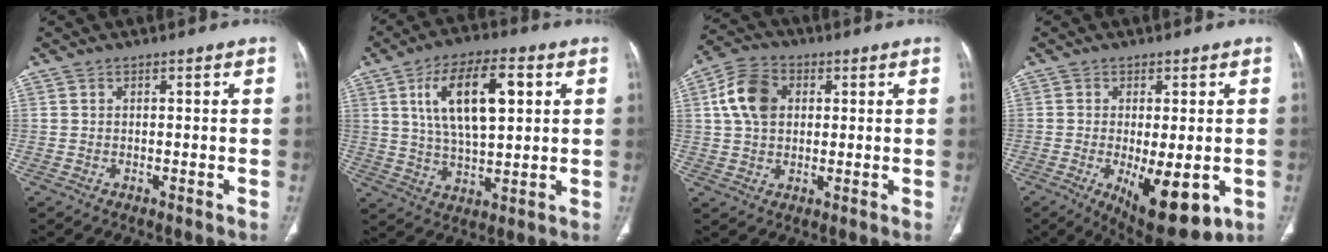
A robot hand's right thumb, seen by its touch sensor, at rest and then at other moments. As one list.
[{"total": 14.9, "force": [4.4, 6.5, 12.6], "torque": [-0.209, -0.001, 0.079]}, {"total": 9.6, "force": [2.1, 7.0, 6.3], "torque": [-0.110, 0.011, 0.034]}, {"total": 12.9, "force": [-3.7, 4.9, 11.4], "torque": [-0.163, -0.022, -0.039]}]